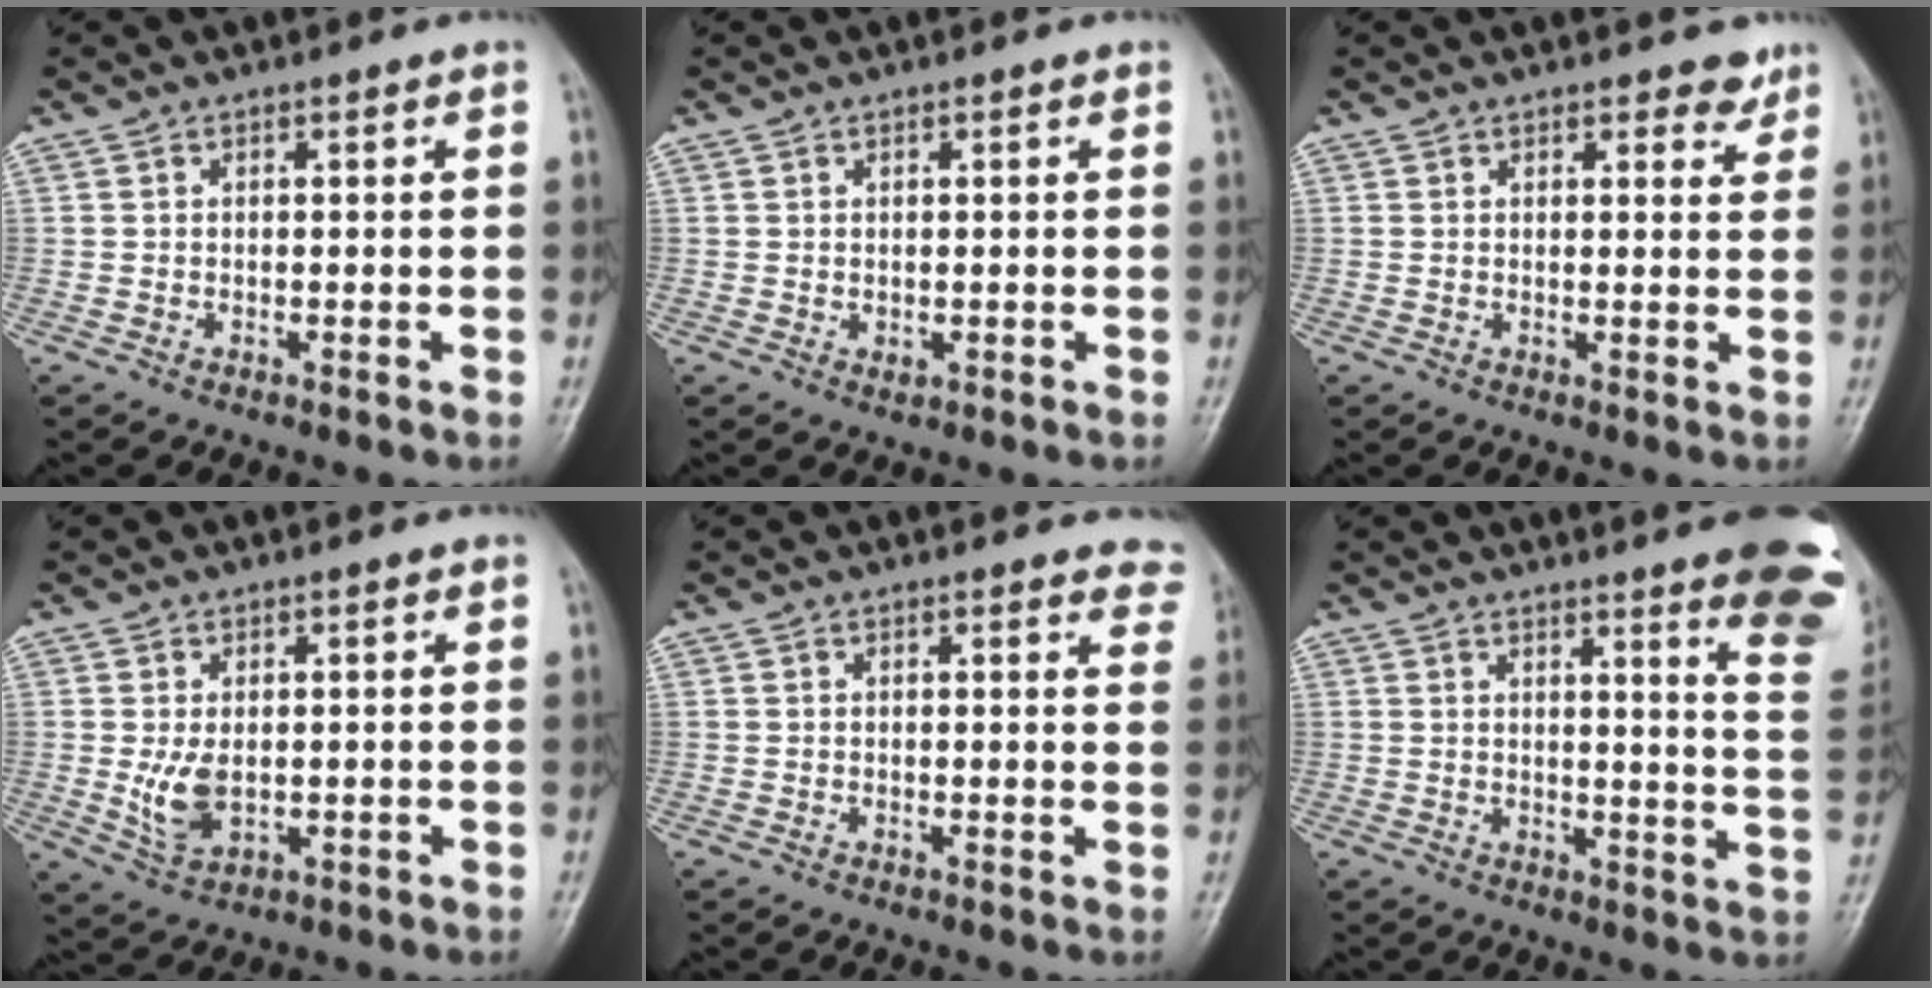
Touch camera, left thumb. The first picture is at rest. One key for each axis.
{"total": 1.4, "fx": 0.2, "fy": 0.9, "fz": 1.0, "tx": -0.014, "ty": -0.004, "tz": 0.007}
{"total": 3.0, "fx": 2.3, "fy": 1.5, "fz": 1.2, "tx": 0.006, "ty": -0.013, "tz": 0.028}
{"total": 5.2, "fx": 0.0, "fy": 3.2, "fz": 4.1, "tx": -0.076, "ty": -0.012, "tz": 0.009}
{"total": 4.8, "fx": 4.0, "fy": 1.7, "fz": 1.9, "tx": 0.007, "ty": -0.013, "tz": 0.030}
{"total": 15.8, "fx": 10.8, "fy": 1.8, "fz": 11.4, "tx": -0.112, "ty": -0.070, "tz": 0.112}